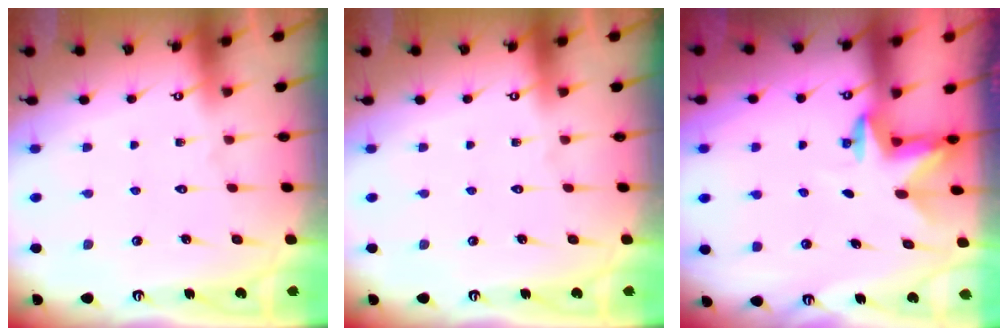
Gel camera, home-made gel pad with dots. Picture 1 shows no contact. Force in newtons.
{"total": 0.0}
{"total": 2.8, "press": 2.8, "slide": 0.7}